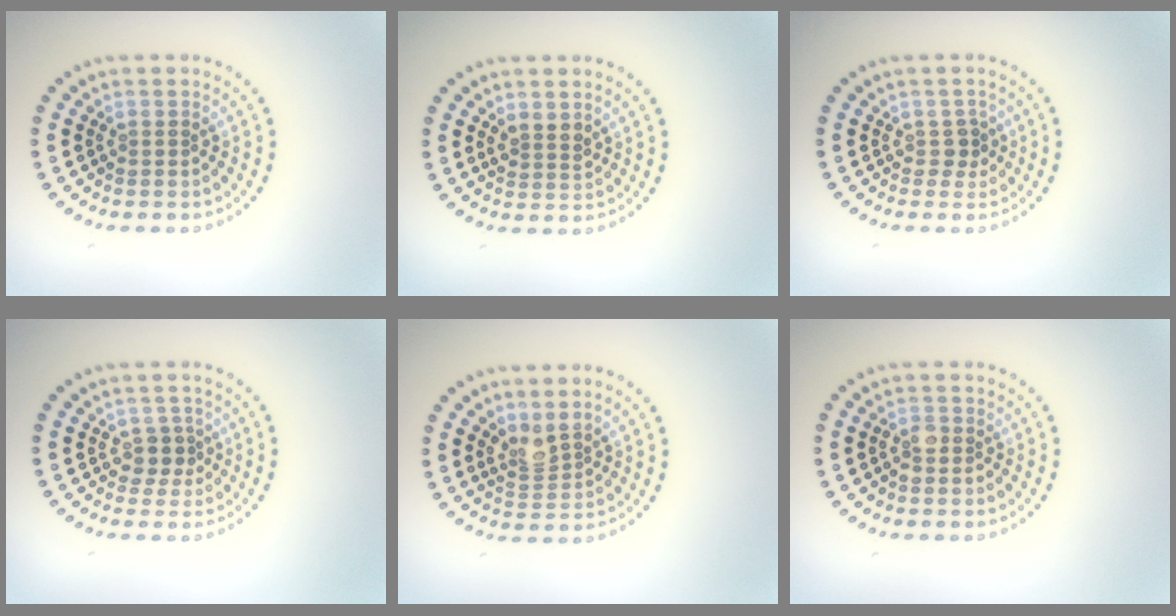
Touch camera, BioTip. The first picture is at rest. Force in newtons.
{"total": 1.6, "press": 1.4, "slide": 0.7}
{"total": 1.2, "press": 1.0, "slide": 0.7}
{"total": 1.9, "press": 1.5, "slide": 1.1}
{"total": 2.1, "press": 1.6, "slide": 1.4}
{"total": 1.1, "press": 1.0, "slide": 0.5}